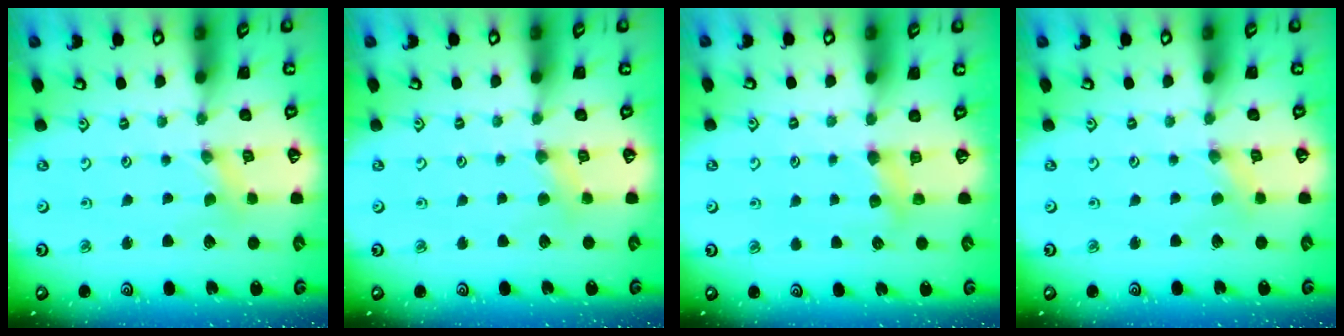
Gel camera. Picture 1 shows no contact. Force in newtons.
{"total": 3.9, "press": 3.9, "slide": 0.4}
{"total": 4.3, "press": 4.2, "slide": 0.5}
{"total": 0.0}